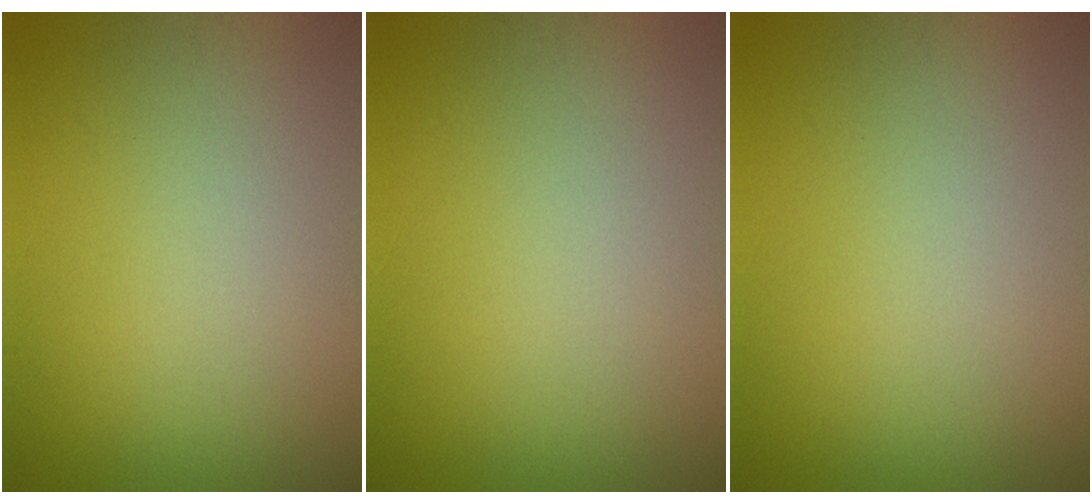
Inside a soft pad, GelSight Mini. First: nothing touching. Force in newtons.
{"total": 0.0}
{"total": 0.0}